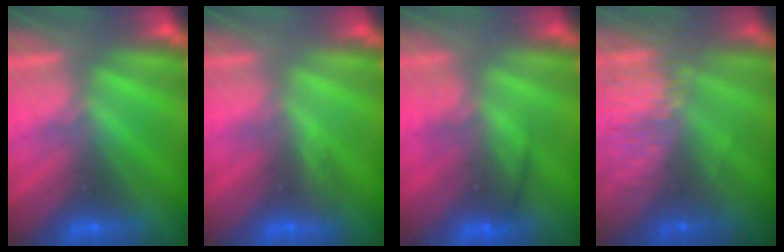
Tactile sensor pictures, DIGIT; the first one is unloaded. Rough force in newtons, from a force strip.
{"total": 2.9}
{"total": 2.4}
{"total": 5.7}